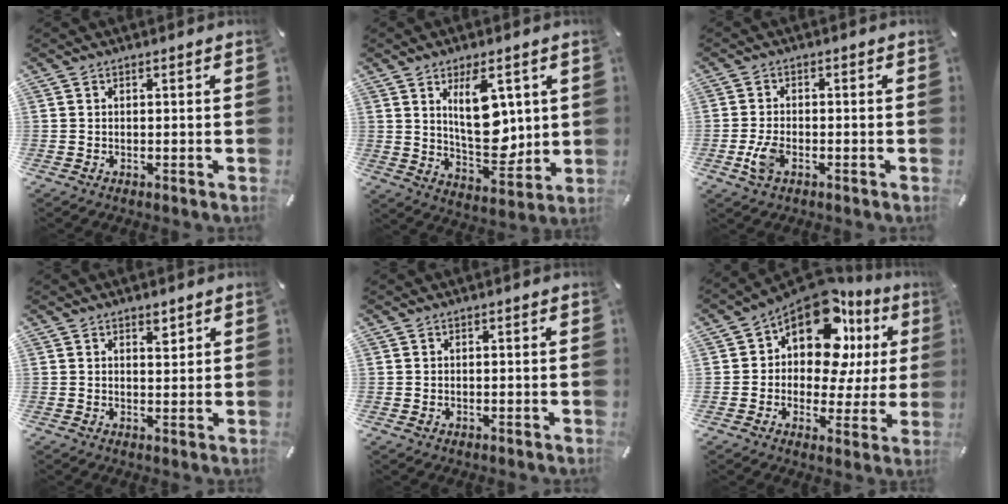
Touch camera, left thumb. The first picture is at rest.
{"total": 14.1, "force": [4.2, 7.5, 11.2], "torque": [-0.185, -0.023, 0.067]}
{"total": 4.9, "force": [-1.8, 2.7, 3.7], "torque": [-0.086, 0.001, -0.034]}
{"total": 2.6, "force": [1.7, 1.4, 1.3], "torque": [0.004, -0.013, 0.024]}
{"total": 0.5, "force": [0.0, 0.4, 0.3], "torque": [0.002, -0.002, -0.002]}
{"total": 16.0, "force": [8.2, 9.3, 10.1], "torque": [-0.178, -0.067, 0.141]}